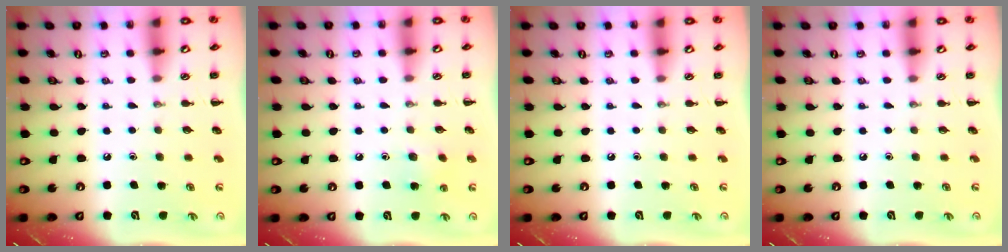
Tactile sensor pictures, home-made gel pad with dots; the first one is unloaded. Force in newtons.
{"total": 6.8, "press": 6.6, "slide": 1.7}
{"total": 0.0}
{"total": 0.0}